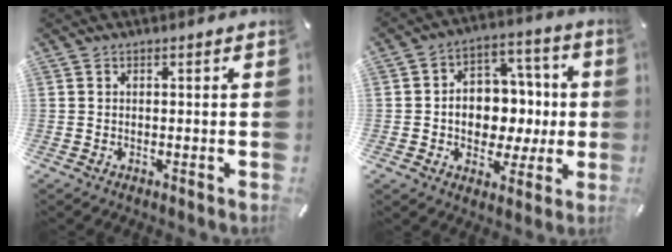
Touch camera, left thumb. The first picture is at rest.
{"total": 11.1, "force": [-1.0, 9.6, 5.4], "torque": [-0.072, 0.010, -0.008]}